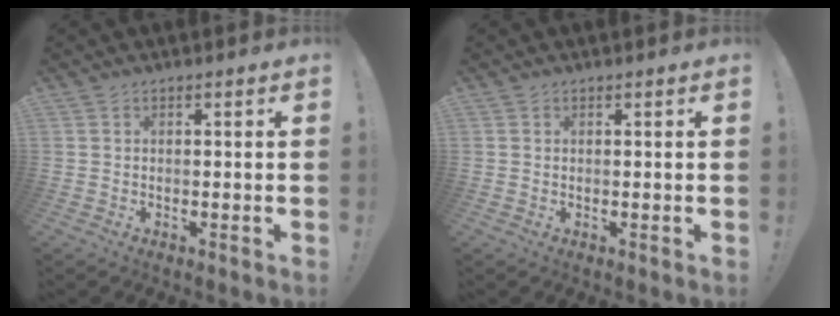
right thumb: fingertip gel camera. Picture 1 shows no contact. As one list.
[{"total": 0.0}]